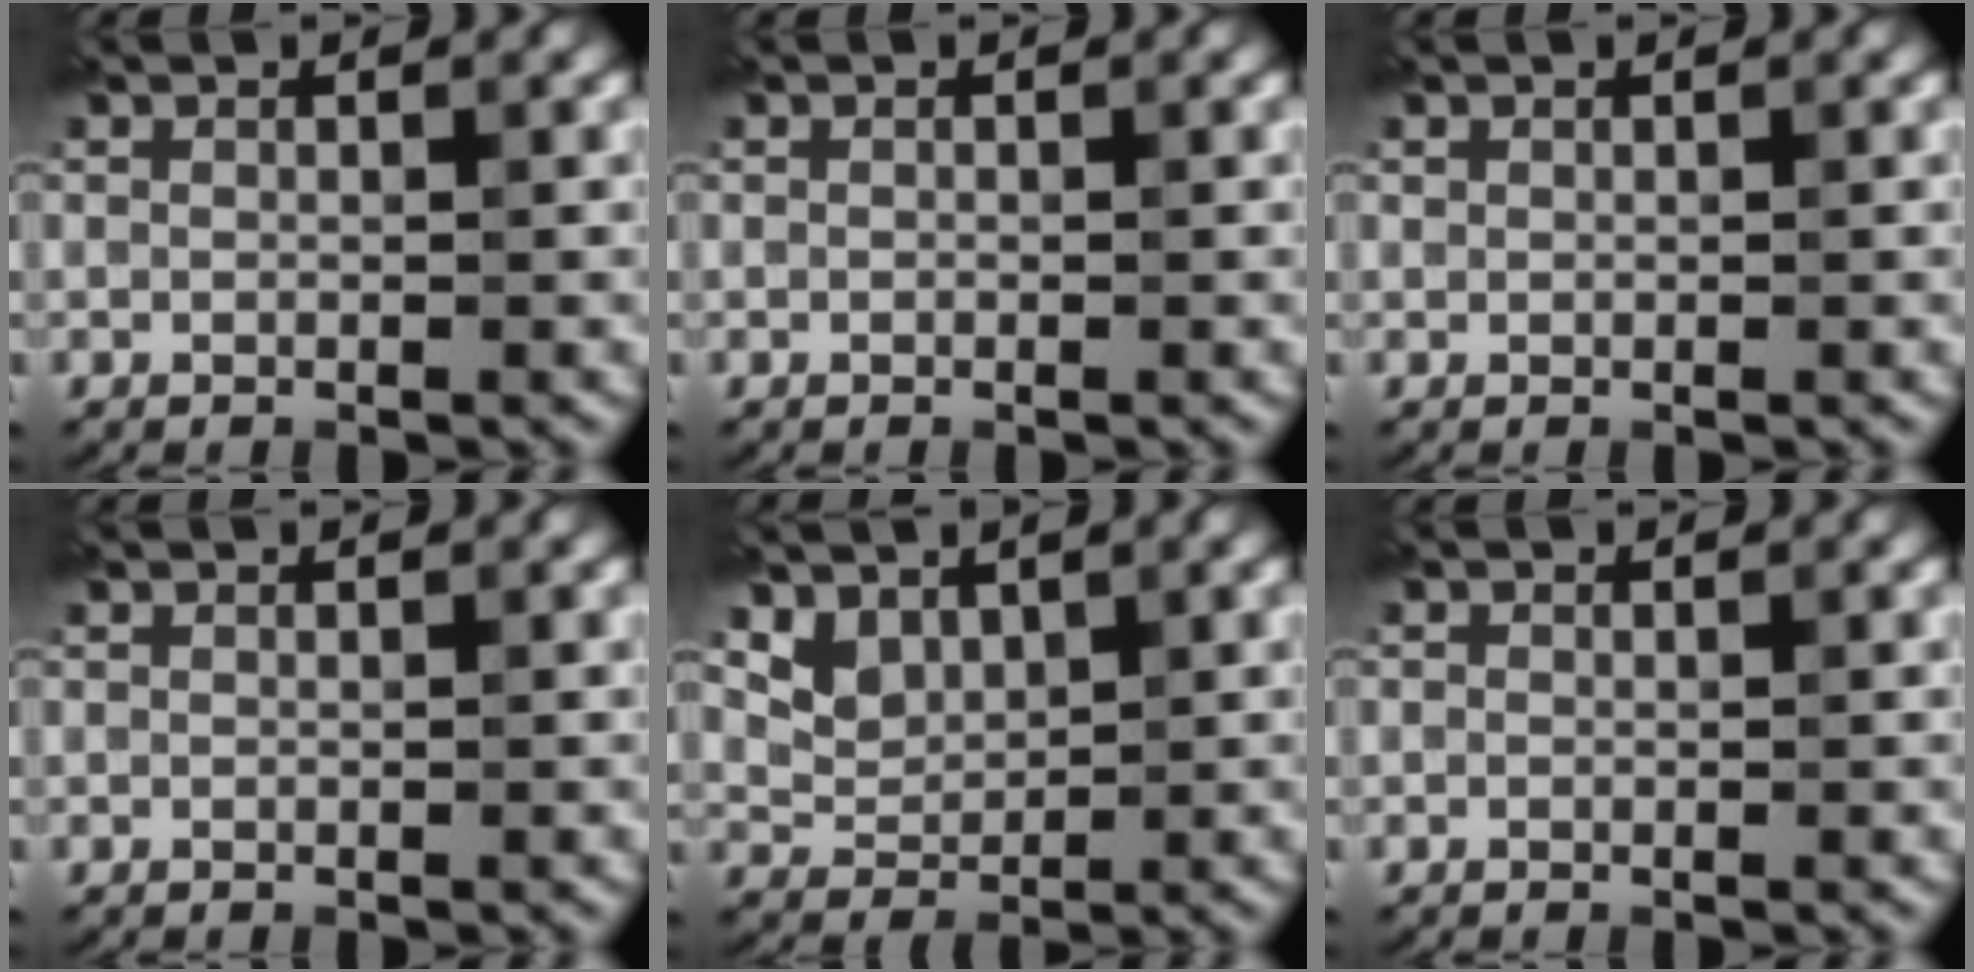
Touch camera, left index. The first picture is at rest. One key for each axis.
{"total": 0.0}
{"total": 0.5, "fx": 0.3, "fy": 0.4, "fz": -0.2, "tx": 0.005, "ty": 0.006, "tz": 0.003}
{"total": 0.0}
{"total": 3.0, "fx": 2.3, "fy": 1.9, "fz": 0.4, "tx": -0.026, "ty": -0.014, "tz": 0.066}
{"total": 0.0}